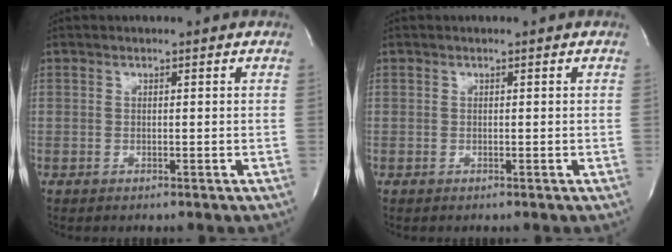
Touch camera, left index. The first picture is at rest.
{"total": 0.0}